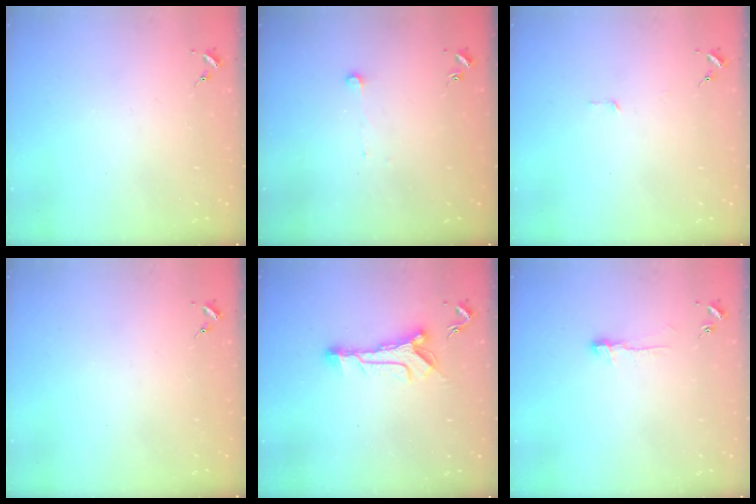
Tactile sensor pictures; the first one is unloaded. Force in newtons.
{"total": 3.8, "press": 3.7, "slide": 0.3}
{"total": 2.8, "press": 2.8, "slide": 0.2}
{"total": 0.0}
{"total": 11.4, "press": 11.4, "slide": 0.8}
{"total": 5.6, "press": 5.6, "slide": 0.6}